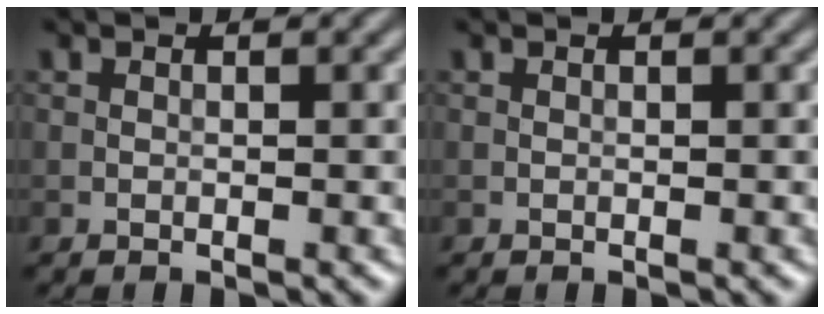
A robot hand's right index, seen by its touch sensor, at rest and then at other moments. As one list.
[{"total": 0.0}]